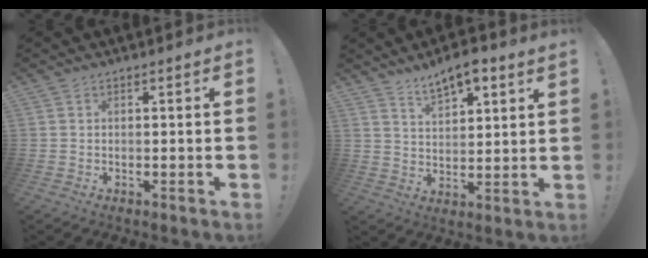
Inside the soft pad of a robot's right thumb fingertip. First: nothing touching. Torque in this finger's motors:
{"motor_torque": [0.00, 0.03, -0.32, 0.22, 0.07]}